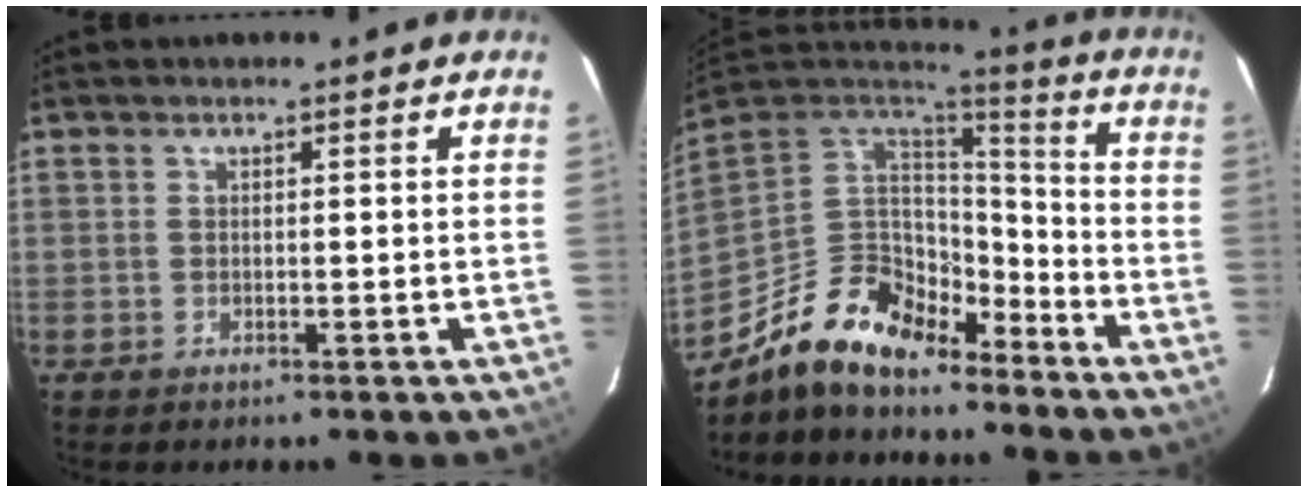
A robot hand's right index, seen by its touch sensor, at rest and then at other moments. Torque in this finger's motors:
{"motor_torque": [0.99, -1.14, 0.57, 0.05]}